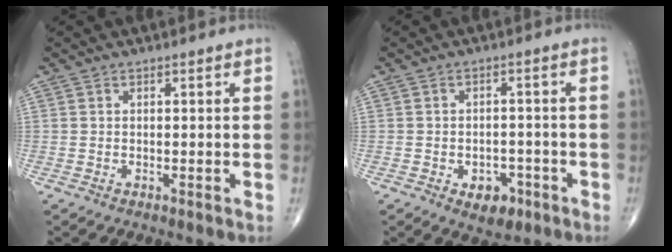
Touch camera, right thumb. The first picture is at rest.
{"total": 5.5, "force": [-2.6, 3.6, 3.2], "torque": [-0.021, 0.016, -0.031]}